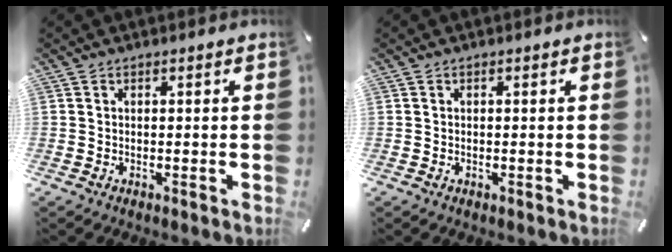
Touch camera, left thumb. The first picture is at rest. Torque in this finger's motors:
{"motor_torque": [-0.03, -0.18, 0.07, 0.03, -0.11]}